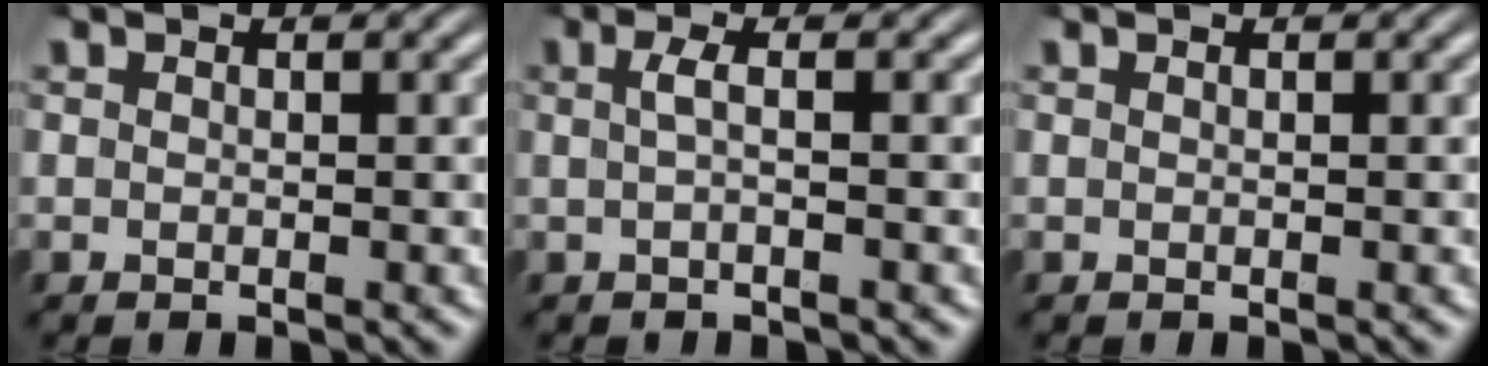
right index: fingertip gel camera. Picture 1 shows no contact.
{"total": 1.5, "force": [-0.2, -0.2, 1.5], "torque": [-0.031, -0.001, -0.002]}
{"total": 0.0}